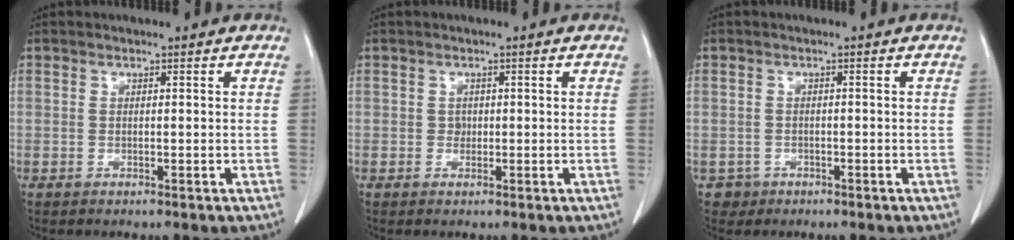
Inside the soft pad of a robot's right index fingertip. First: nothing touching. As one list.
[{"total": 0.8, "force": [0.0, 0.7, 0.3], "torque": [-0.002, 0.003, -0.001]}, {"total": 2.1, "force": [-1.0, 1.9, -0.2], "torque": [0.004, 0.010, -0.016]}]